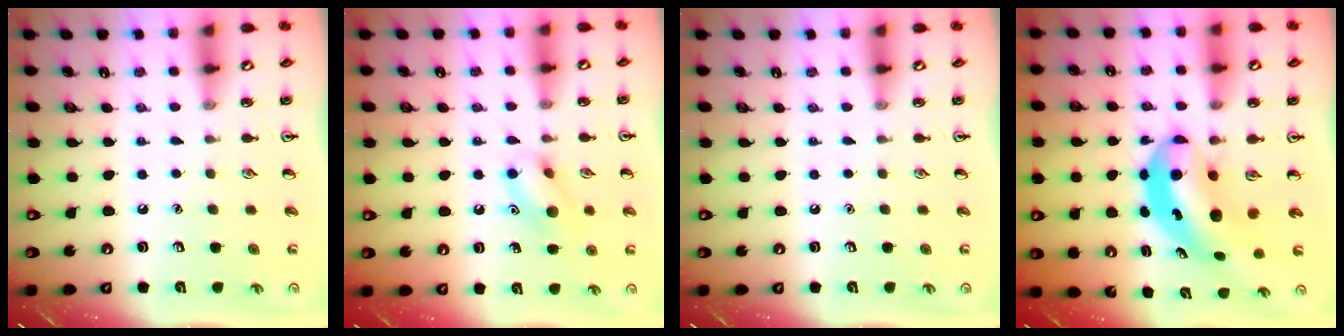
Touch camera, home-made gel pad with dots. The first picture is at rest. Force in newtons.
{"total": 10.5, "press": 10.5, "slide": 0.7}
{"total": 0.0}
{"total": 6.8, "press": 6.5, "slide": 2.2}